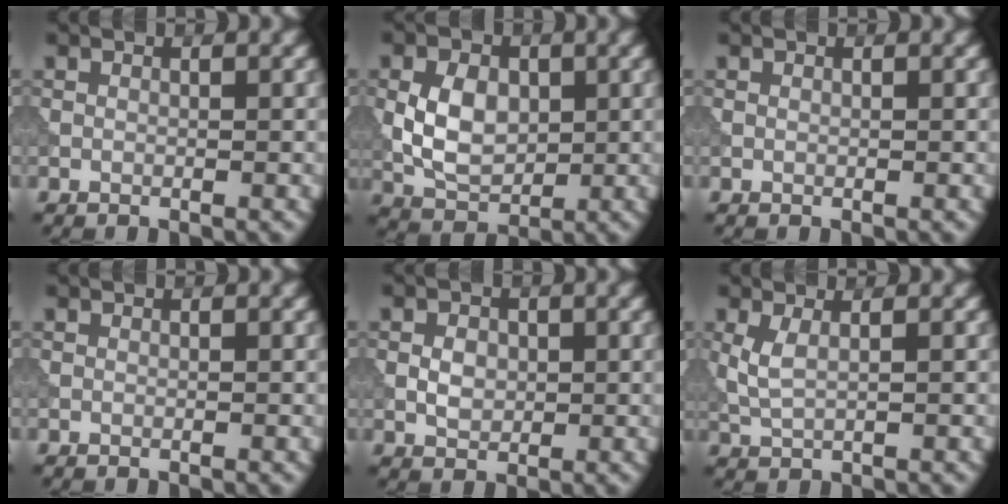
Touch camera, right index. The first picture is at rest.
{"total": 5.0, "force": [0.2, 3.5, 3.6], "torque": [-0.075, -0.001, 0.006]}
{"total": 0.0}
{"total": 0.0}
{"total": 2.2, "force": [0.0, 1.7, 1.4], "torque": [-0.025, 0.000, -0.001]}
{"total": 2.0, "force": [0.6, 0.7, 1.8], "torque": [-0.044, -0.001, 0.015]}